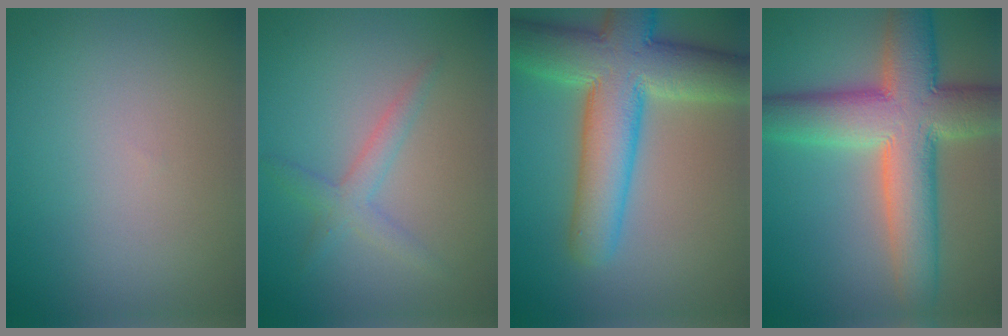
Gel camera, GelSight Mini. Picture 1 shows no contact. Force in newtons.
{"total": 2.3, "press": 2.3, "slide": 0.1}
{"total": 10.8, "press": 10.8, "slide": 0.6}
{"total": 10.9, "press": 10.9, "slide": 0.7}